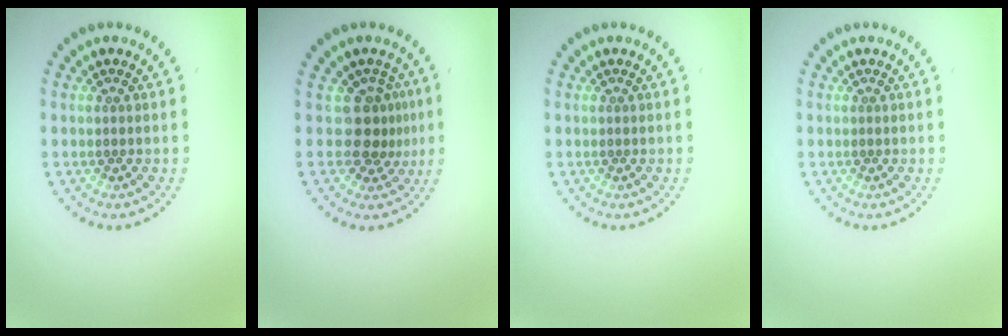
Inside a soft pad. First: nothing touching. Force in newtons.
{"total": 2.8, "press": 2.1, "slide": 1.9}
{"total": 0.0}
{"total": 0.0}